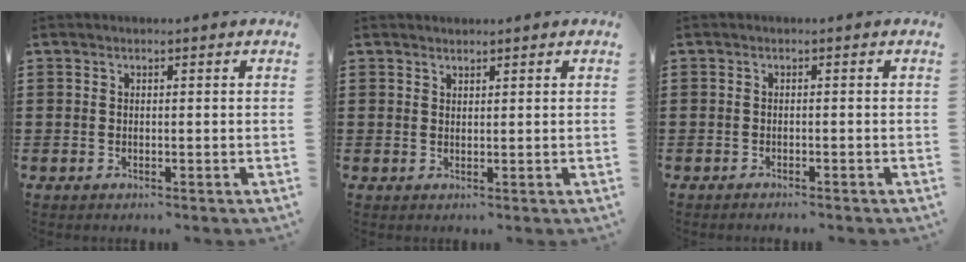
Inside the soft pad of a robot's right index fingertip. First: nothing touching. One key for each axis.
{"total": 1.2, "fx": 1.2, "fy": 0.3, "fz": -0.2, "tx": 0.002, "ty": 0.002, "tz": 0.023}
{"total": 0.7, "fx": -0.7, "fy": 0.0, "fz": 0.1, "tx": -0.004, "ty": -0.001, "tz": -0.015}